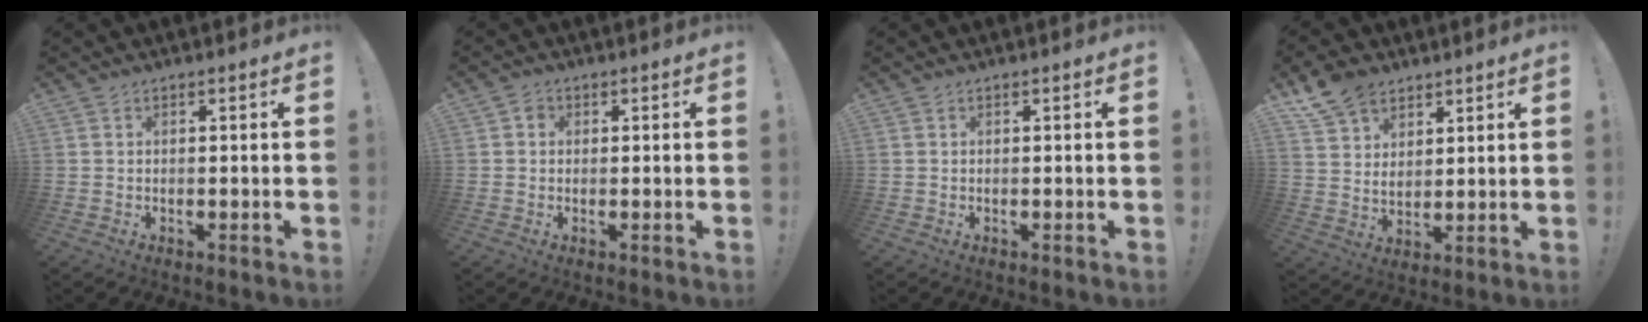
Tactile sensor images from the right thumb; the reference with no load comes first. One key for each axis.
{"total": 1.8, "fx": 0.1, "fy": 1.7, "fz": 0.8, "tx": -0.013, "ty": 0.005, "tz": 0.000}
{"total": 0.0}
{"total": 10.3, "fx": 7.4, "fy": 6.3, "fz": 3.4, "tx": -0.070, "ty": -0.040, "tz": 0.146}